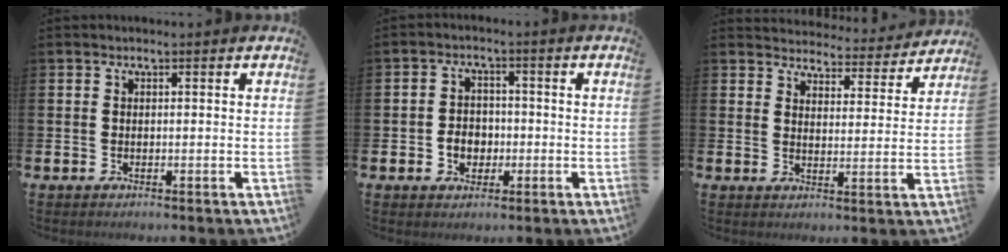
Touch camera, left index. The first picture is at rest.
{"total": 3.3, "force": [-0.9, 2.8, 1.6], "torque": [-0.028, 0.004, -0.023]}
{"total": 4.2, "force": [4.1, 0.8, 0.1], "torque": [-0.012, -0.037, 0.067]}